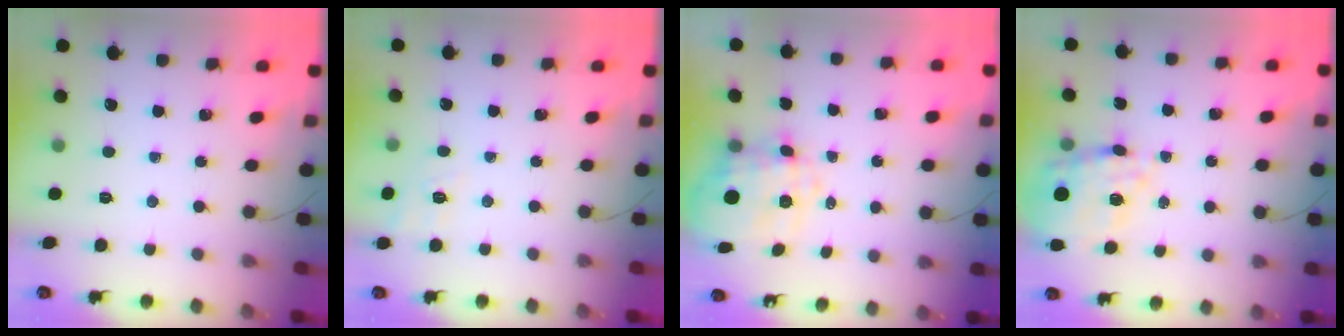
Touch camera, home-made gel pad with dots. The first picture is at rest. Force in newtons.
{"total": 9.4, "press": 9.1, "slide": 2.4}
{"total": 11.9, "press": 11.7, "slide": 2.3}
{"total": 19.9, "press": 19.5, "slide": 4.1}